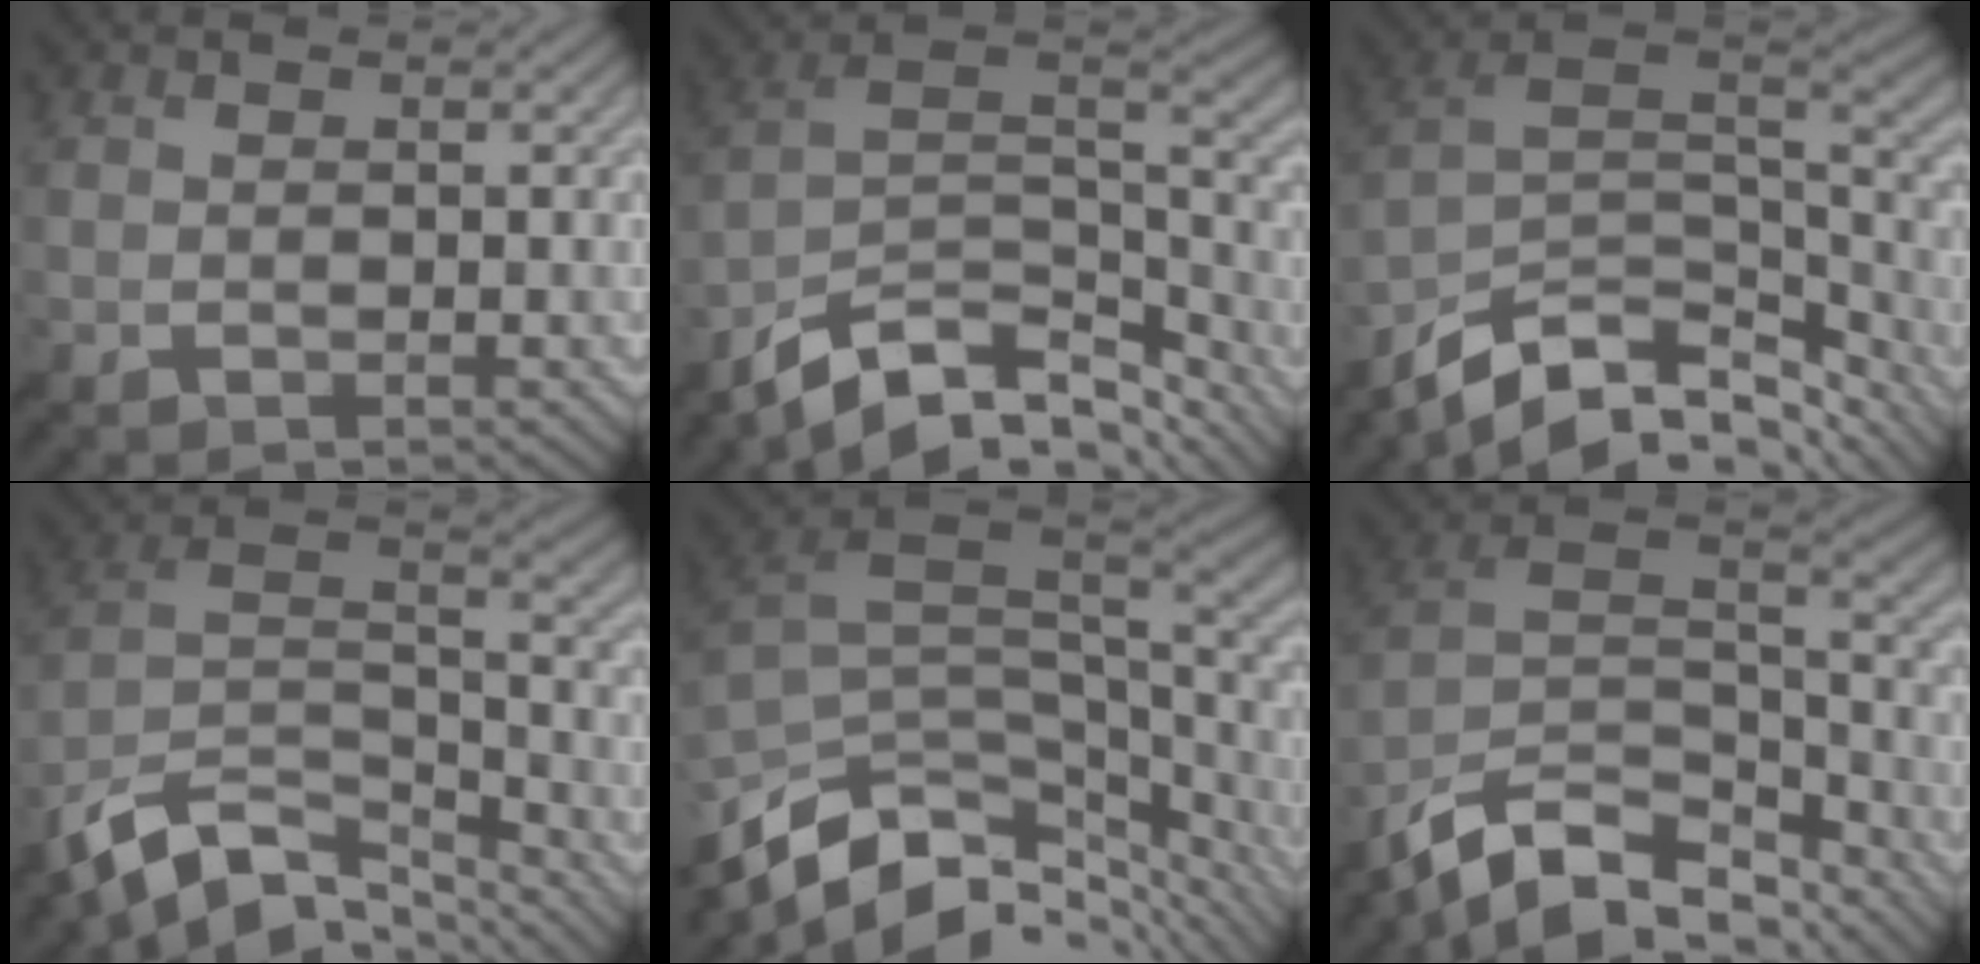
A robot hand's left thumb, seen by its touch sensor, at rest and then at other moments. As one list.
[{"total": 13.7, "force": [-9.6, 6.1, 7.6], "torque": [-0.182, -0.008, -0.159]}, {"total": 14.1, "force": [-9.3, 6.6, 8.2], "torque": [-0.206, -0.013, -0.150]}, {"total": 13.4, "force": [-9.6, 6.1, 7.1], "torque": [-0.183, -0.004, -0.176]}, {"total": 13.1, "force": [-5.7, 6.4, 9.9], "torque": [-0.236, -0.029, -0.084]}, {"total": 14.6, "force": [-10.8, 6.2, 7.6], "torque": [-0.195, -0.005, -0.187]}]